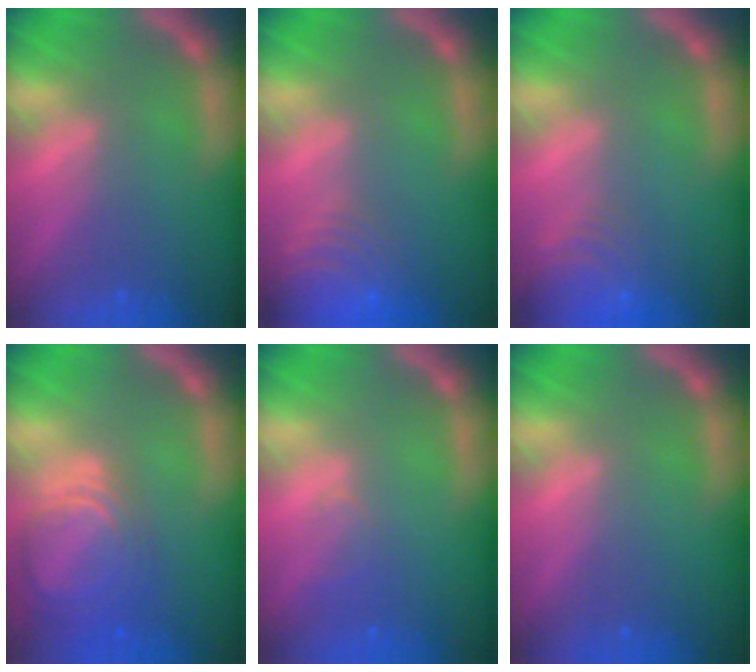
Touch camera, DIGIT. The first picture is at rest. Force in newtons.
{"total": 8.5}
{"total": 6.0}
{"total": 7.5}
{"total": 1.5}
{"total": 0.0}